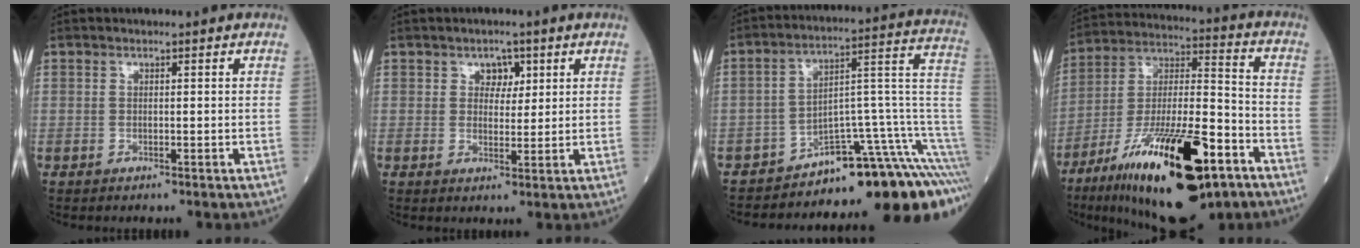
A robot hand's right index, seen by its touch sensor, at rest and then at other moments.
{"total": 3.0, "force": [1.5, 2.1, 1.7], "torque": [-0.014, 0.003, 0.021]}
{"total": 14.3, "force": [-11.2, 0.6, 8.8], "torque": [-0.050, 0.094, -0.157]}
{"total": 24.9, "force": [-13.6, 6.1, 20.0], "torque": [-0.334, -0.024, -0.222]}